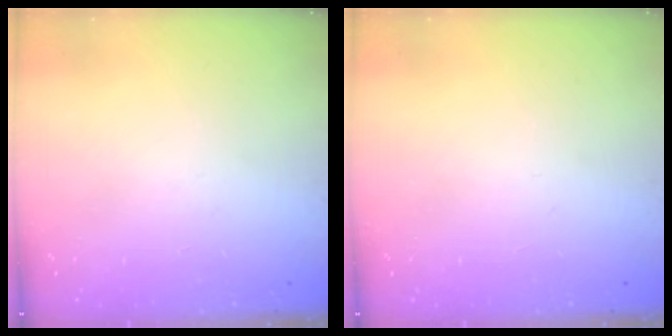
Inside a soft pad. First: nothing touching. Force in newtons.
{"total": 0.0}